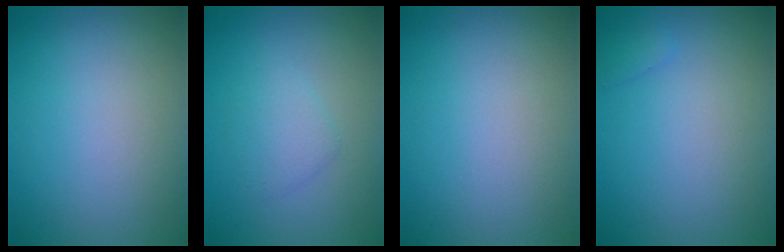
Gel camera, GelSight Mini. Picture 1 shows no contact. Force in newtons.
{"total": 2.0, "press": 2.0, "slide": 0.1}
{"total": 0.0}
{"total": 0.8, "press": 0.8, "slide": 0.0}